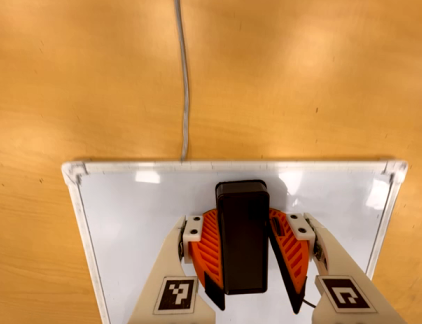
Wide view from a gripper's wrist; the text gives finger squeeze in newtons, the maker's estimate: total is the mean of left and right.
{"total": 12.8, "left": 14.6, "right": 11.0}